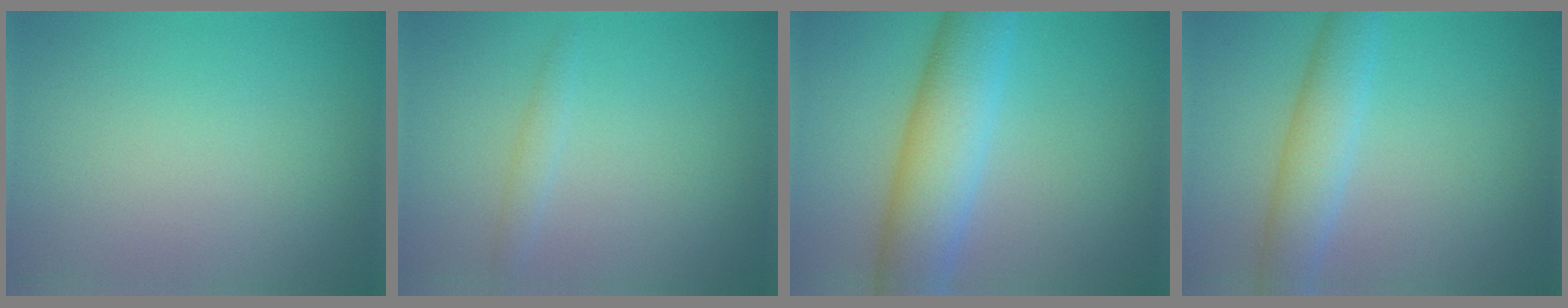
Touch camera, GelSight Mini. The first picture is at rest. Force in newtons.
{"total": 1.2, "press": 1.2, "slide": 0.1}
{"total": 7.8, "press": 7.8, "slide": 0.1}
{"total": 4.2, "press": 4.2, "slide": 0.2}